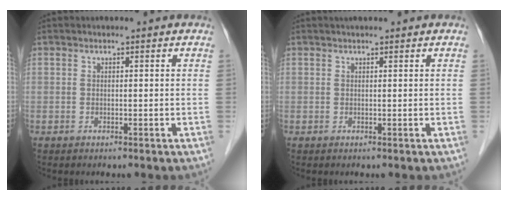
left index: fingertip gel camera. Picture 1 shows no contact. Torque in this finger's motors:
{"motor_torque": [0.85, -0.88, 0.17, 0.02]}